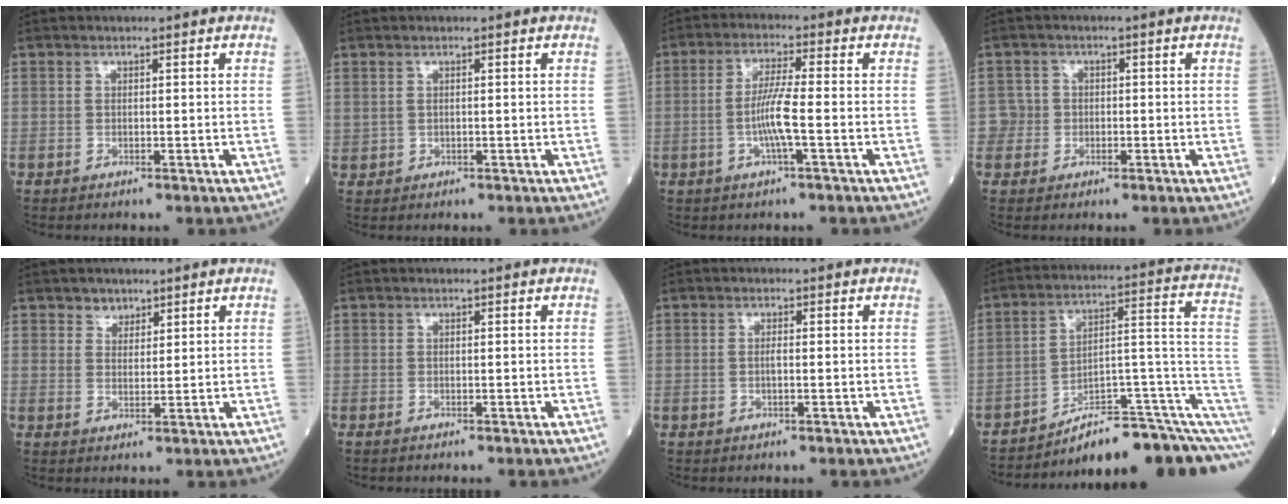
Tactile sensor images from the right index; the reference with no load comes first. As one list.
[{"total": 0.6, "force": [0.3, 0.4, 0.3], "torque": [-0.007, 0.003, 0.008]}, {"total": 5.7, "force": [-1.3, -0.1, 5.6], "torque": [-0.115, 0.001, -0.027]}, {"total": 2.5, "force": [-0.6, 2.5, -0.2], "torque": [0.015, 0.010, -0.016]}, {"total": 2.1, "force": [1.6, 1.4, 0.1], "torque": [0.006, -0.003, 0.024]}, {"total": 0.7, "force": [-0.7, 0.0, 0.0], "torque": [0.000, -0.002, -0.012]}, {"total": 1.2, "force": [-0.2, 0.1, 1.2], "torque": [-0.024, 0.001, -0.004]}, {"total": 14.6, "force": [-9.2, 2.8, 10.9], "torque": [-0.104, 0.081, -0.131]}]